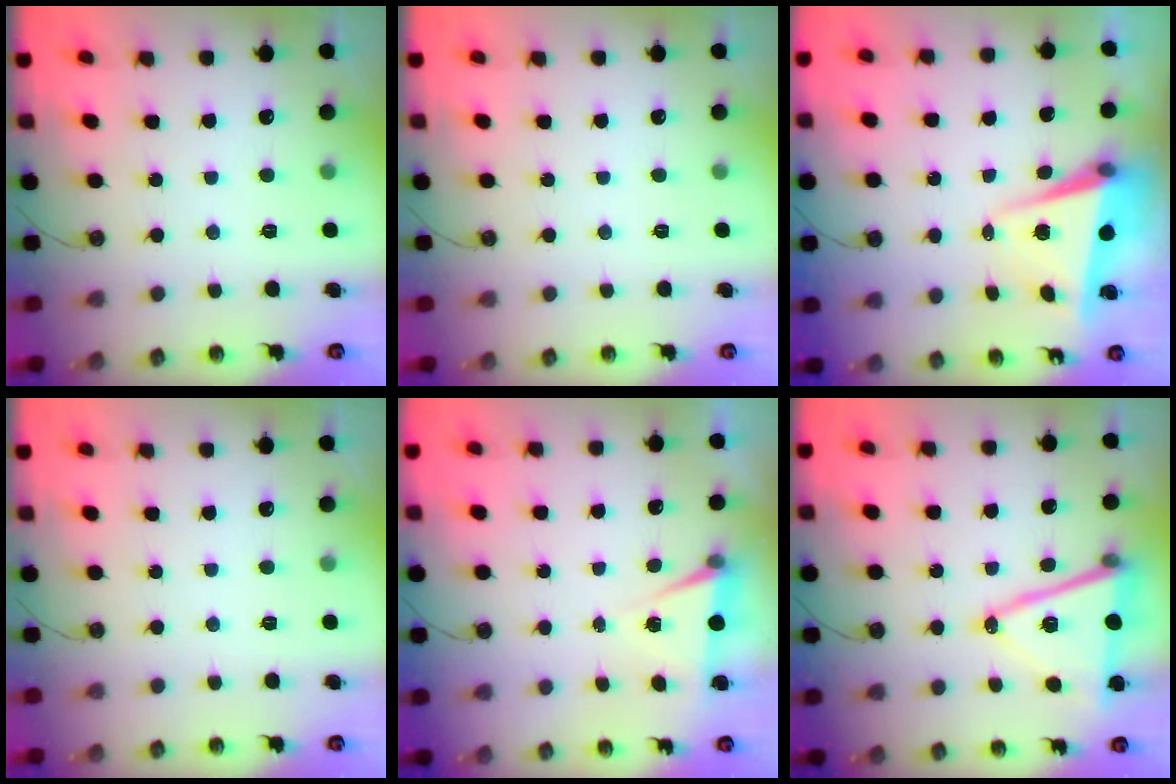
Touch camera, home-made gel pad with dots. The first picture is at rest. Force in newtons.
{"total": 0.0}
{"total": 5.5, "press": 5.5, "slide": 0.7}
{"total": 0.0}
{"total": 4.8, "press": 1.9, "slide": 4.4}
{"total": 14.7, "press": 14.2, "slide": 3.8}